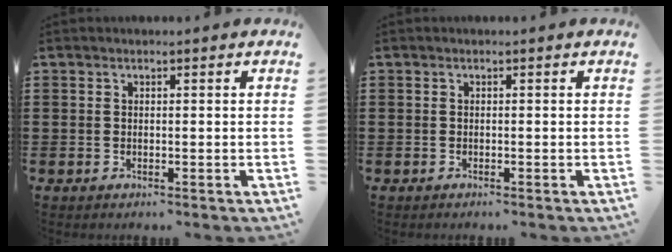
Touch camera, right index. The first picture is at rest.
{"total": 0.0}